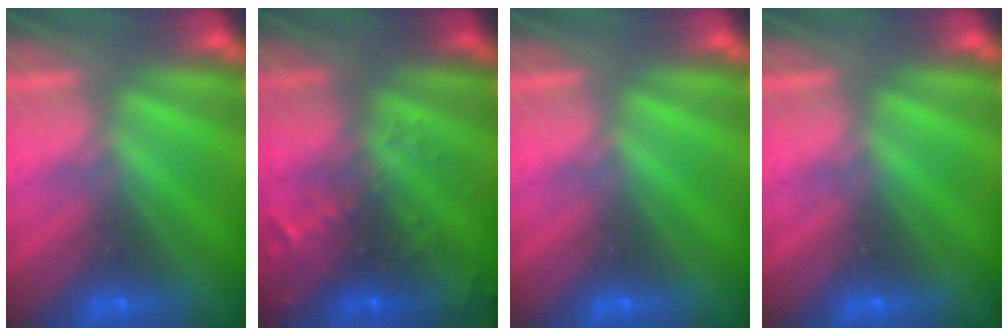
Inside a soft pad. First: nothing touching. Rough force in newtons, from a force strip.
{"total": 10.8}
{"total": 0.0}
{"total": 0.0}